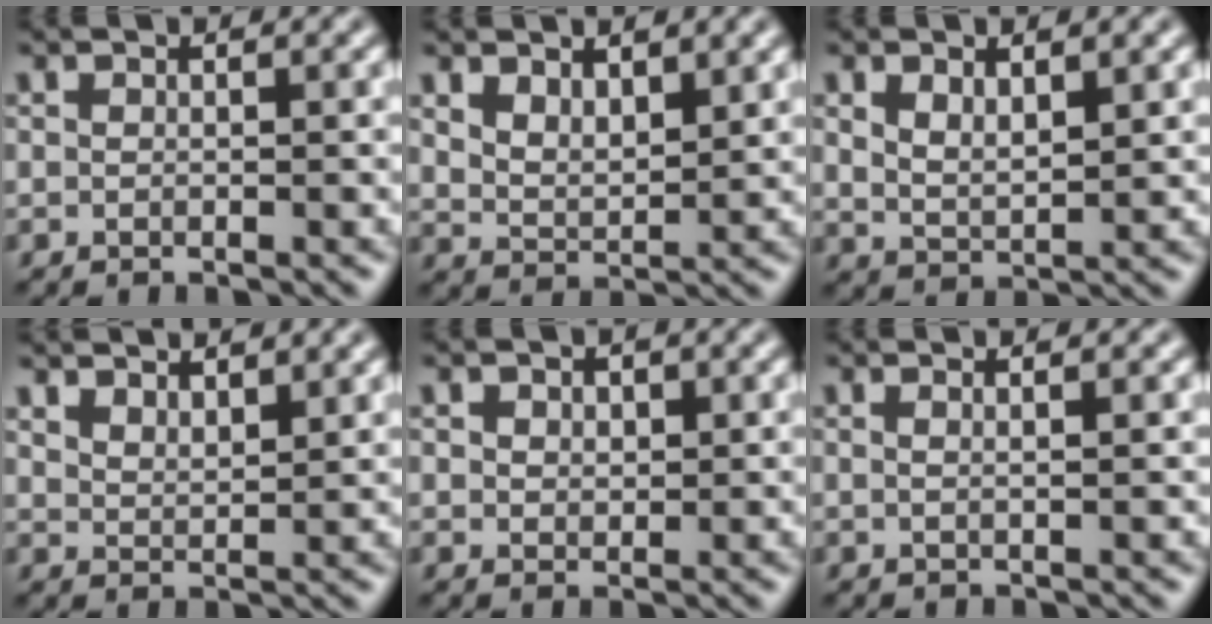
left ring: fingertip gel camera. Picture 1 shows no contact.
{"total": 3.2, "force": [2.0, 1.6, 2.0], "torque": [-0.042, -0.008, 0.042]}
{"total": 2.7, "force": [1.3, 1.3, 2.0], "torque": [-0.045, -0.006, 0.030]}
{"total": 3.9, "force": [3.5, 1.0, 1.5], "torque": [-0.019, 0.002, 0.048]}
{"total": 1.7, "force": [0.9, 1.3, 0.8], "torque": [-0.014, 0.003, 0.010]}
{"total": 1.9, "force": [1.0, 0.8, 1.4], "torque": [-0.004, 0.000, -0.008]}